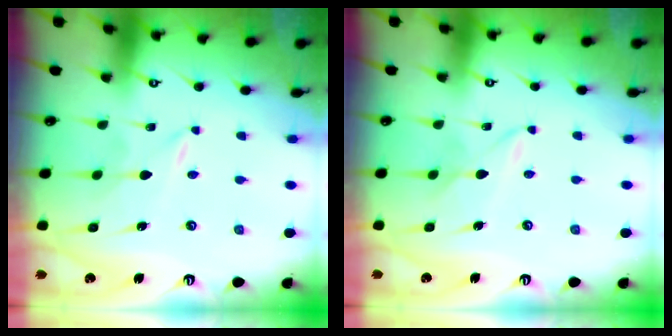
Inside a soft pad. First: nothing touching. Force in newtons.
{"total": 2.4, "press": 2.4, "slide": 0.3}